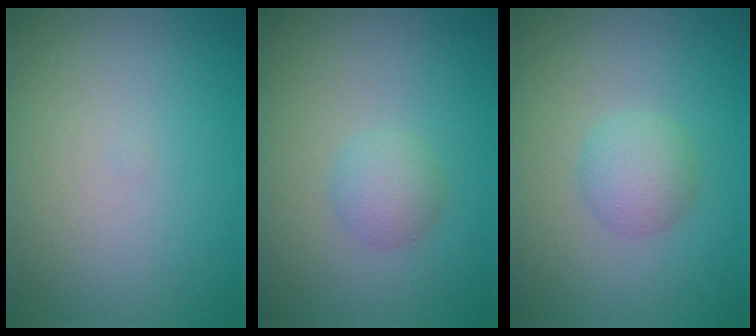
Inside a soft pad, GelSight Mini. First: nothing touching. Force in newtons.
{"total": 2.0, "press": 2.0, "slide": 0.0}
{"total": 2.5, "press": 2.5, "slide": 0.1}